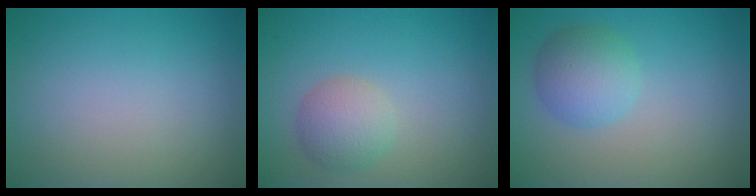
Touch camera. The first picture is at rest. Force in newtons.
{"total": 3.0, "press": 3.0, "slide": 0.0}
{"total": 3.6, "press": 3.6, "slide": 0.1}